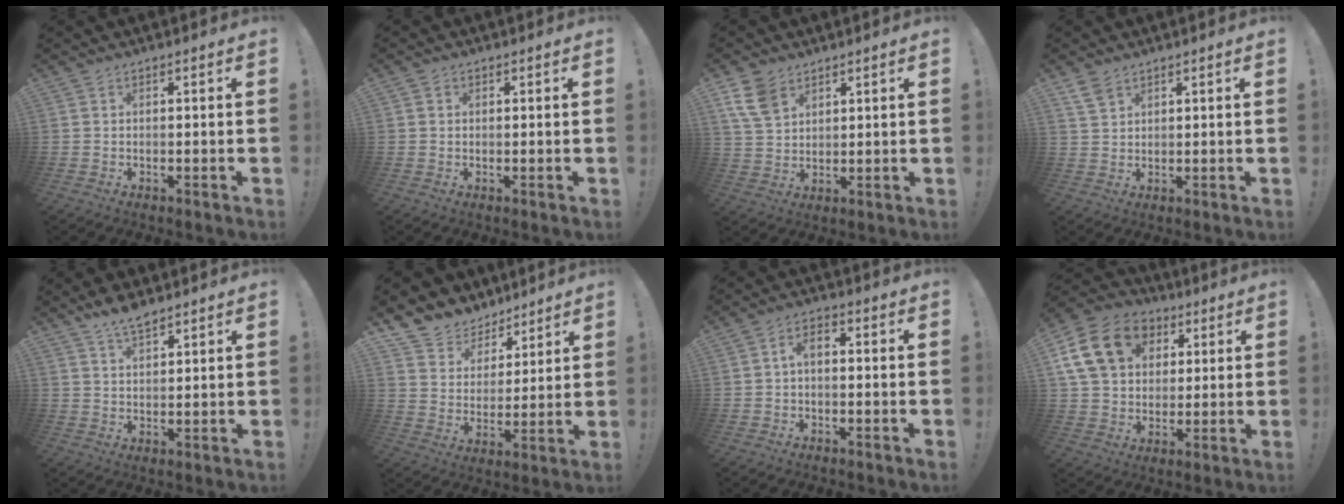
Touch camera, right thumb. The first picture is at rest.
{"total": 1.1, "force": [0.5, 1.0, 0.2], "torque": [0.005, -0.002, 0.008]}
{"total": 9.2, "force": [5.5, 5.9, 4.3], "torque": [-0.075, -0.017, 0.111]}
{"total": 4.1, "force": [3.1, 2.3, 1.6], "torque": [-0.023, -0.016, 0.058]}
{"total": 5.9, "force": [4.9, 2.1, 2.6], "torque": [-0.040, -0.029, 0.089]}
{"total": 9.4, "force": [7.1, 6.2, 0.7], "torque": [-0.016, -0.064, 0.140]}
{"total": 3.3, "force": [-0.4, 1.7, 2.8], "torque": [-0.058, 0.005, -0.010]}
{"total": 19.3, "force": [6.7, 14.9, 10.4], "torque": [-0.161, -0.012, 0.136]}